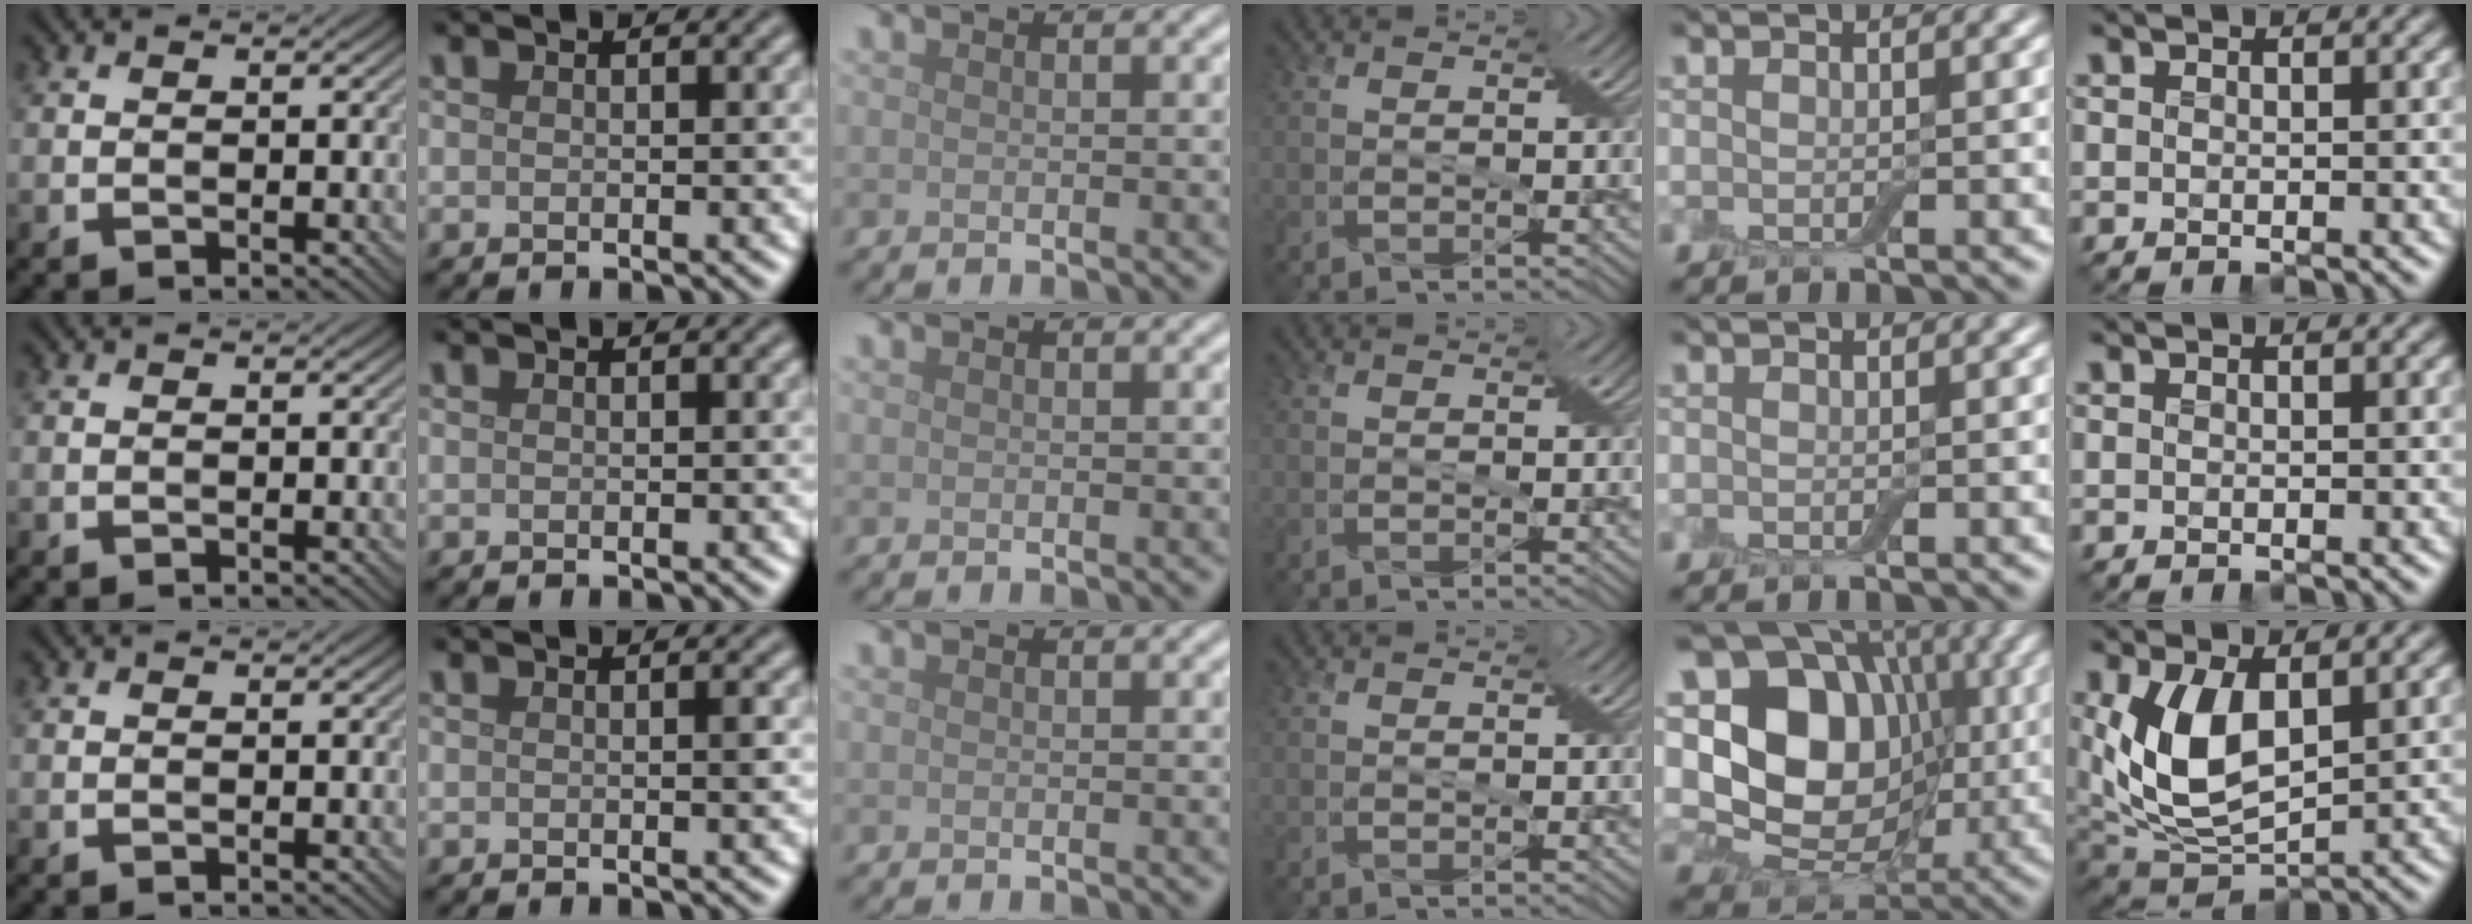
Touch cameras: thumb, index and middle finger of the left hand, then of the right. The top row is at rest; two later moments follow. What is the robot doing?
{"motion": "extract", "object": "drawer"}